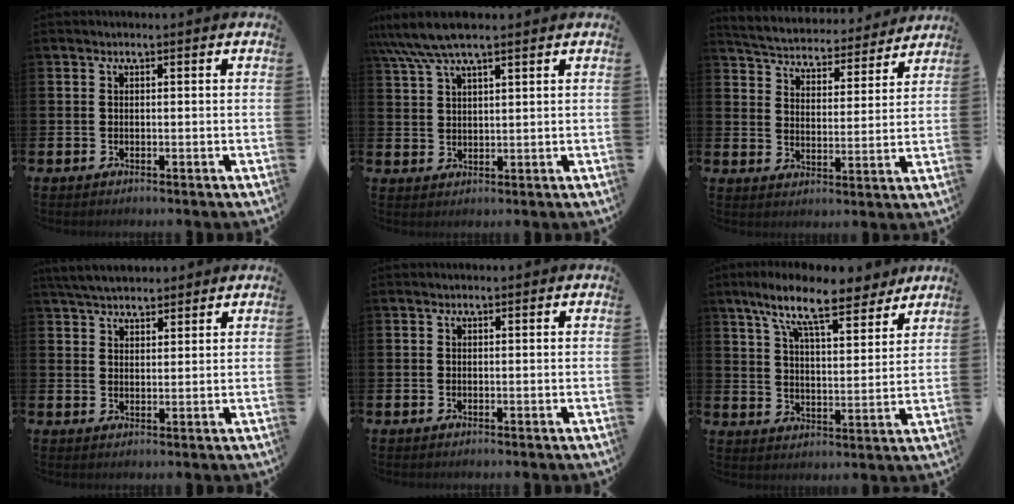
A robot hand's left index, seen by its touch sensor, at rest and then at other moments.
{"total": 6.3, "force": [5.2, 1.2, 3.4], "torque": [-0.086, -0.006, 0.096]}
{"total": 5.1, "force": [4.9, 1.1, 0.3], "torque": [-0.031, -0.046, 0.082]}
{"total": 4.9, "force": [4.7, 1.3, 1.0], "torque": [-0.034, -0.012, 0.087]}
{"total": 0.0}
{"total": 11.1, "force": [9.1, 2.4, 6.0], "torque": [-0.134, -0.038, 0.158]}